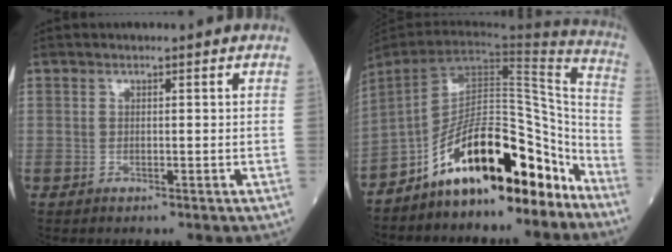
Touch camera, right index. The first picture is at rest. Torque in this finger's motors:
{"motor_torque": [0.91, -1.23, 0.99, 0.21]}